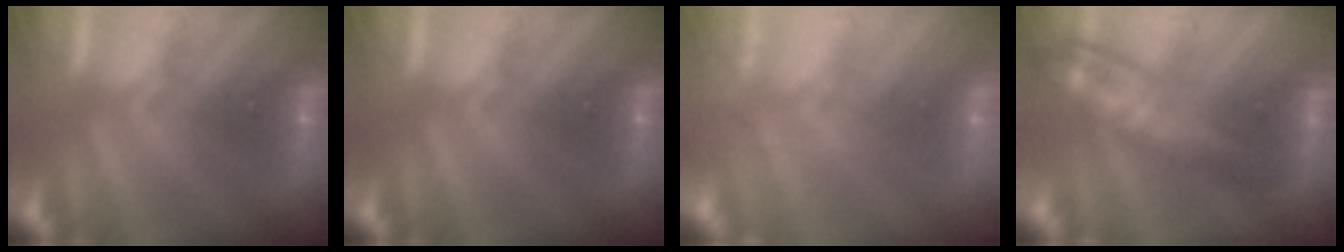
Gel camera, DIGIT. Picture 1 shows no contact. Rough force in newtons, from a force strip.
{"total": 0.0}
{"total": 9.4}
{"total": 2.8}